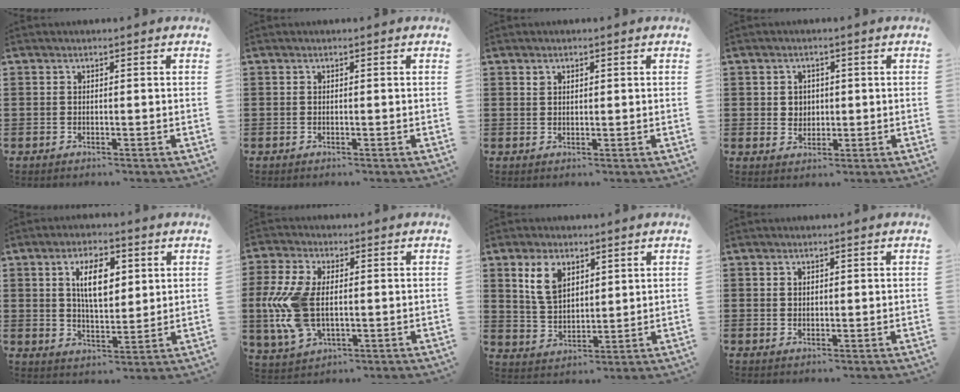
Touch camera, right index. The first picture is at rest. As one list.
[{"total": 0.0}, {"total": 1.0, "force": [0.7, 0.7, 0.4], "torque": [-0.010, 0.004, 0.012]}, {"total": 2.6, "force": [0.6, 2.4, 0.6], "torque": [-0.021, 0.011, 0.008]}, {"total": 7.5, "force": [2.4, 3.4, 6.2], "torque": [-0.108, 0.003, 0.035]}, {"total": 10.7, "force": [-0.3, 6.1, 8.8], "torque": [-0.220, -0.007, -0.010]}, {"total": 6.8, "force": [3.5, 4.2, 4.1], "torque": [-0.089, 0.011, 0.064]}, {"total": 1.1, "force": [0.6, 0.8, 0.3], "torque": [-0.008, 0.003, 0.012]}]